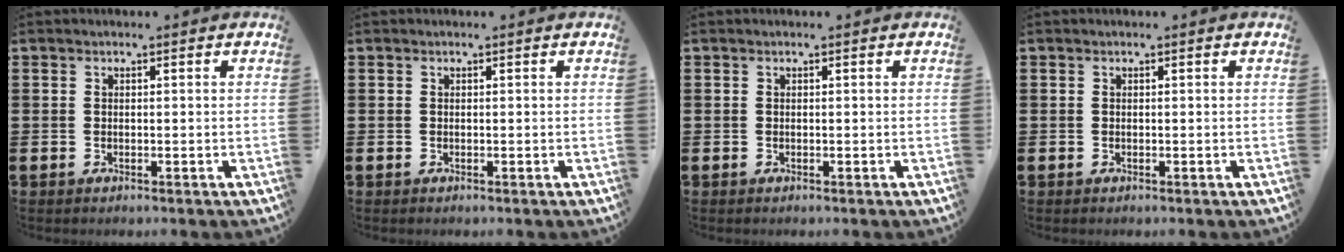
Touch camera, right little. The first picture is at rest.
{"total": 0.0}
{"total": 0.0}
{"total": 0.0}